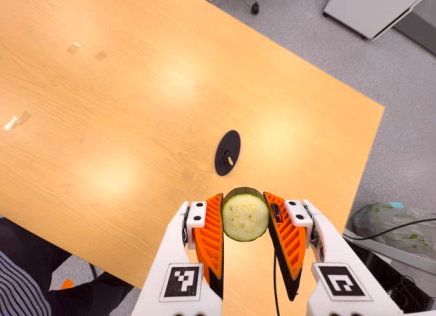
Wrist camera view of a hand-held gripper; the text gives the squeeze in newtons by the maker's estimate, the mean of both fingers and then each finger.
{"total": 10.6, "left": 10.3, "right": 10.8}